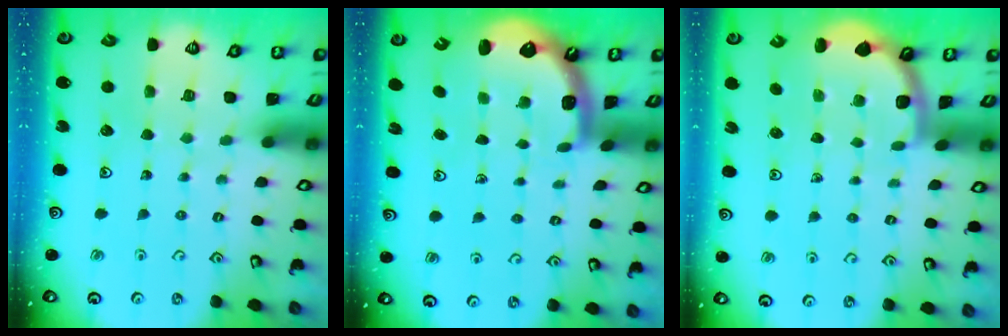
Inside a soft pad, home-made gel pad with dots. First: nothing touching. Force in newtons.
{"total": 1.6, "press": 1.5, "slide": 0.6}
{"total": 1.9, "press": 1.9, "slide": 0.0}